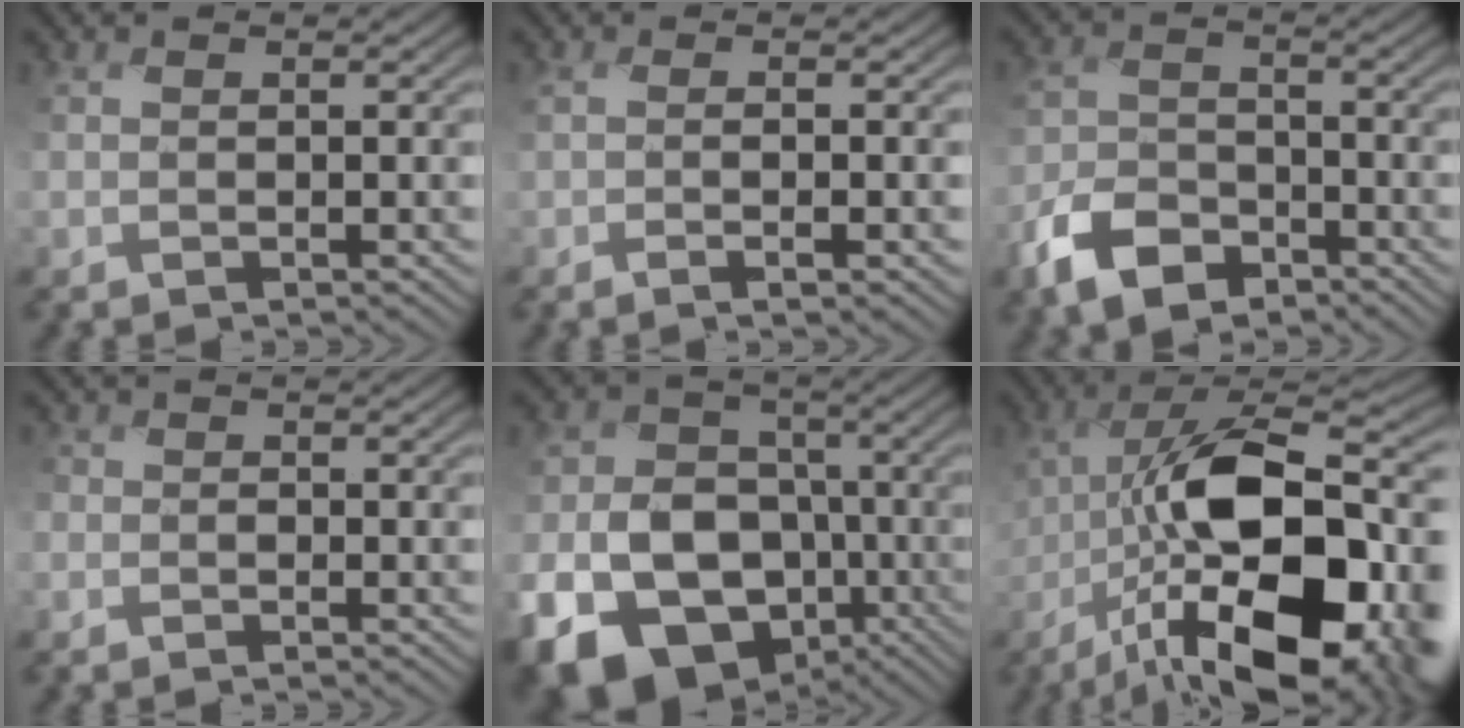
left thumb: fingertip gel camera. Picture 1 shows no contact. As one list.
[{"total": 3.0, "force": [-0.6, 0.6, 2.9], "torque": [-0.057, -0.002, -0.015]}, {"total": 6.8, "force": [-4.5, 3.8, 3.5], "torque": [-0.077, -0.005, -0.099]}, {"total": 1.6, "force": [-0.8, 1.3, 0.4], "torque": [-0.008, -0.001, -0.022]}, {"total": 19.5, "force": [-7.9, 15.7, 8.3], "torque": [-0.192, -0.061, -0.151]}, {"total": 21.2, "force": [-5.9, 10.1, 17.7], "torque": [-0.303, -0.017, -0.096]}]